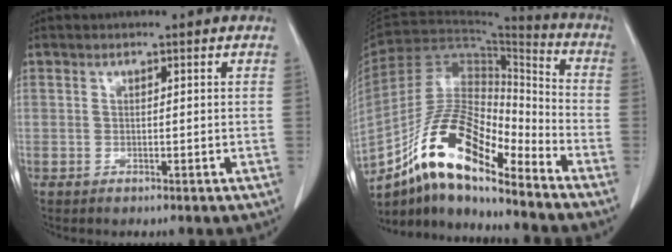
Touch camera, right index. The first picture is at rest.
{"total": 16.2, "force": [-11.1, 4.3, 10.9], "torque": [-0.200, 0.023, -0.198]}